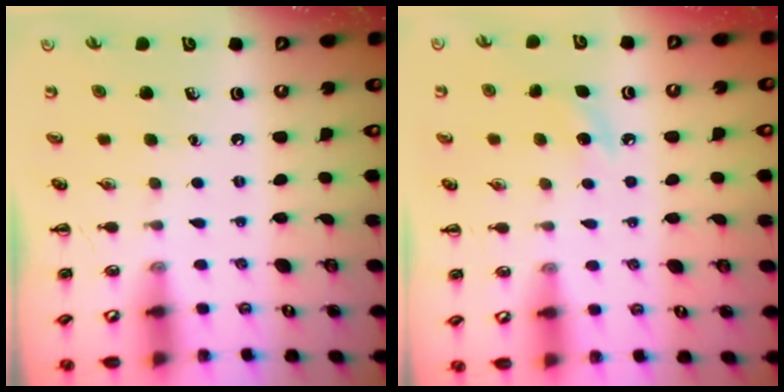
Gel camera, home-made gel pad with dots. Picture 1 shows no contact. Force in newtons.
{"total": 5.5, "press": 5.3, "slide": 1.6}